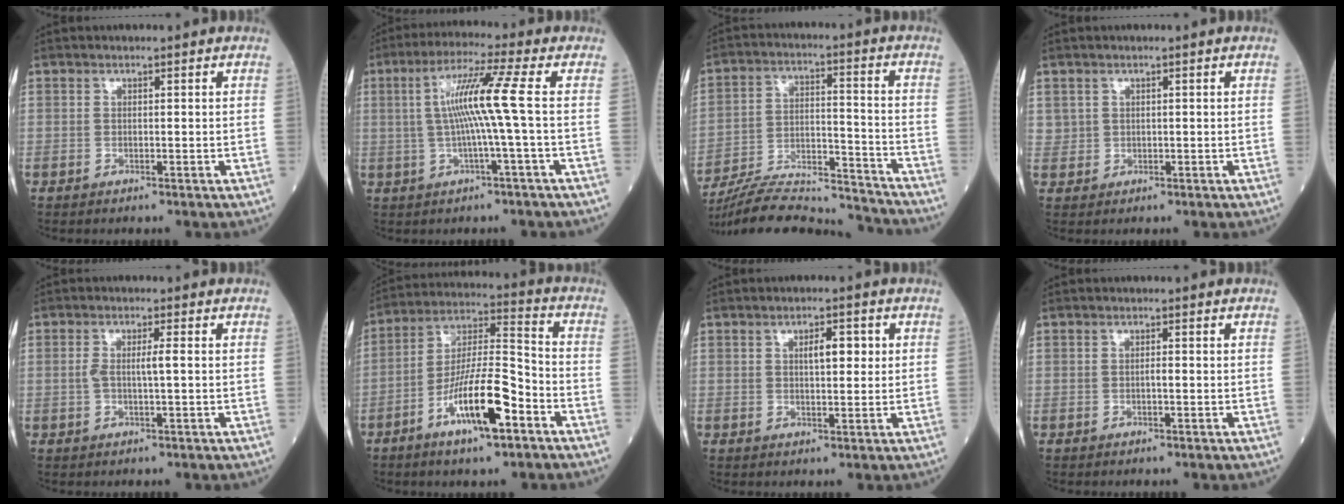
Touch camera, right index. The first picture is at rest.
{"total": 8.5, "force": [0.3, -1.6, 8.3], "torque": [-0.160, 0.015, 0.010]}
{"total": 20.4, "force": [-19.5, 1.4, 5.6], "torque": [-0.119, 0.003, -0.306]}
{"total": 1.6, "force": [0.8, 1.5, 0.1], "torque": [0.011, 0.004, 0.010]}
{"total": 3.0, "force": [0.1, 0.3, 3.0], "torque": [-0.060, 0.004, 0.002]}
{"total": 13.7, "force": [-6.4, 2.4, 11.9], "torque": [-0.221, -0.001, -0.115]}
{"total": 3.6, "force": [1.0, 1.3, 3.2], "torque": [-0.052, 0.007, 0.015]}
{"total": 0.6, "force": [-0.2, 0.1, 0.6], "torque": [-0.010, 0.002, -0.004]}